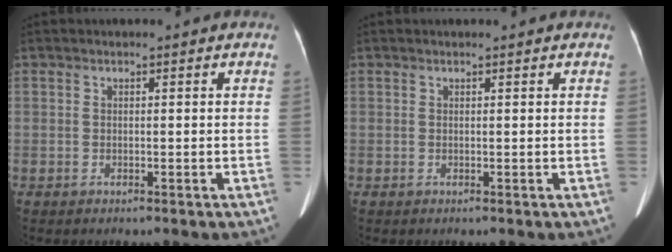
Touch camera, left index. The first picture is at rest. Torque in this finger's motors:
{"motor_torque": [-0.14, -0.09, 0.01, -0.01]}